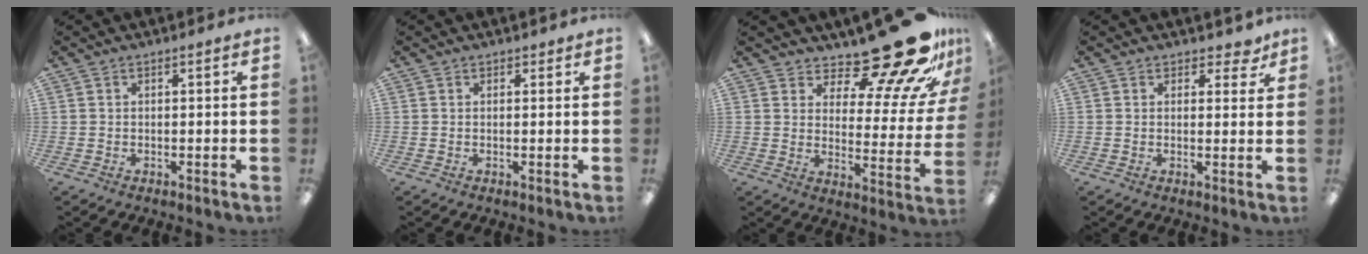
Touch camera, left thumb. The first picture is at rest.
{"total": 0.7, "force": [0.5, 0.5, 0.0], "torque": [0.008, -0.001, 0.007]}
{"total": 20.2, "force": [16.4, 5.7, 10.4], "torque": [-0.133, -0.126, 0.266]}
{"total": 3.5, "force": [2.5, 2.2, 1.3], "torque": [-0.005, -0.009, 0.042]}